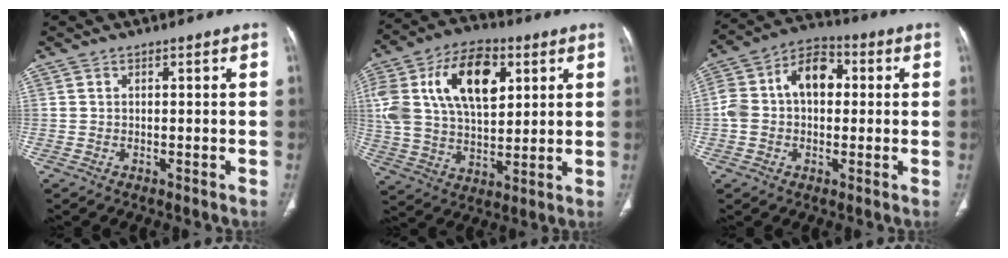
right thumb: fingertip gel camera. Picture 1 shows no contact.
{"total": 21.6, "force": [7.1, 12.5, 16.2], "torque": [-0.293, -0.001, 0.124]}
{"total": 12.9, "force": [1.3, 8.7, 9.4], "torque": [-0.155, 0.040, 0.014]}